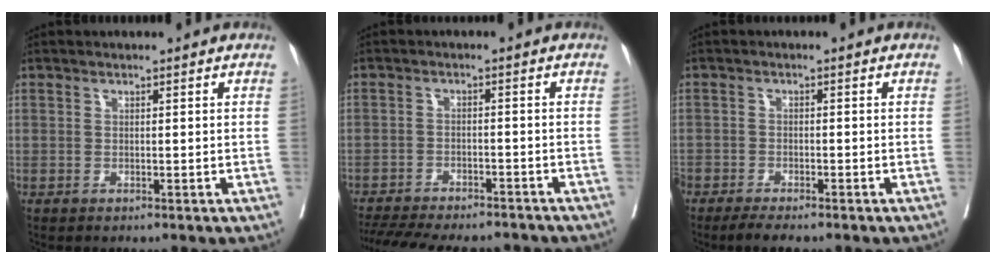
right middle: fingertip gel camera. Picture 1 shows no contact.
{"total": 16.4, "force": [-14.7, 3.8, 6.2], "torque": [-0.149, -0.015, -0.205]}
{"total": 5.1, "force": [-4.2, 1.0, 2.7], "torque": [-0.041, -0.012, -0.068]}